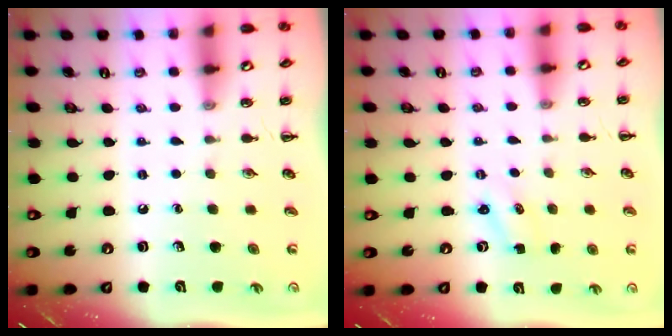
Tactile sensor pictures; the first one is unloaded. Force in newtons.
{"total": 0.9, "press": 0.8, "slide": 0.3}